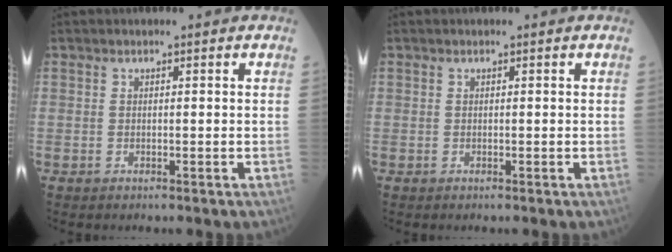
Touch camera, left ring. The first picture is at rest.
{"total": 0.0}